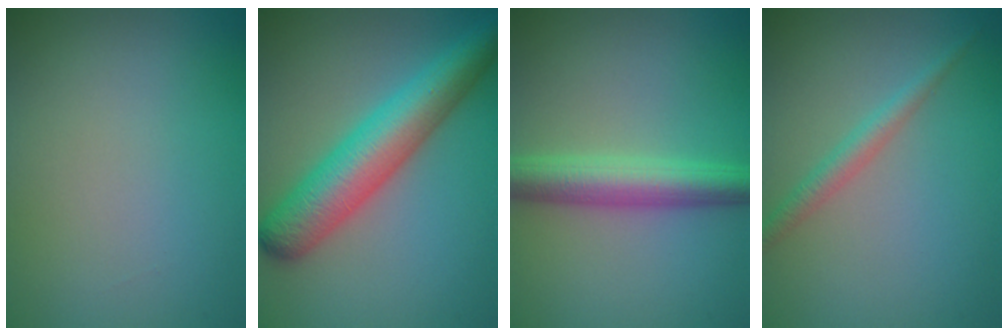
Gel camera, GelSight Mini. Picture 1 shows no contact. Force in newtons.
{"total": 7.4, "press": 7.4, "slide": 0.1}
{"total": 4.8, "press": 4.8, "slide": 0.2}
{"total": 1.8, "press": 1.8, "slide": 0.0}